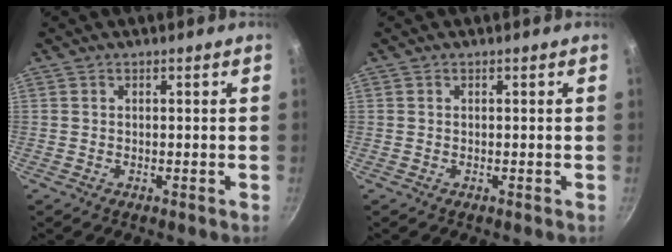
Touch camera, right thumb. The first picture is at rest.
{"total": 0.0}